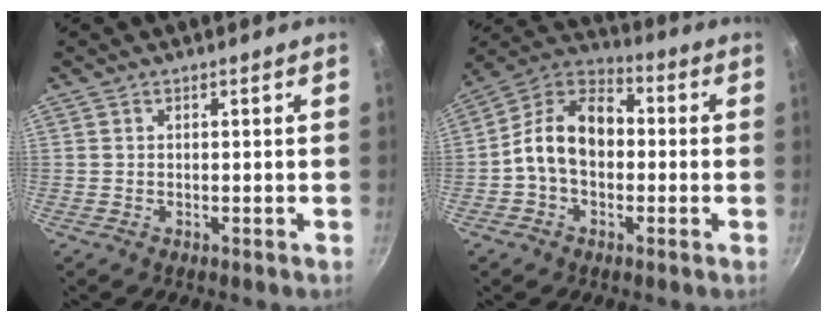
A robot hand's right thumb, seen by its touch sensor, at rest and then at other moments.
{"total": 13.0, "force": [-0.8, 9.2, 9.1], "torque": [-0.127, 0.042, -0.039]}